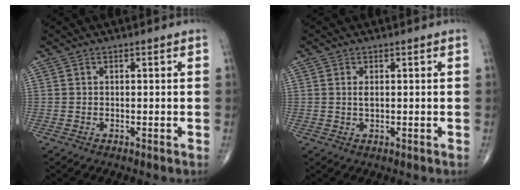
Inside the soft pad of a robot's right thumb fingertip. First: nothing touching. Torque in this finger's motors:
{"motor_torque": [-0.32, 0.14, 0.15, 0.15, -0.01]}